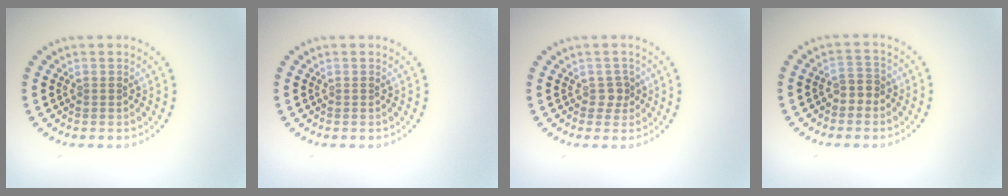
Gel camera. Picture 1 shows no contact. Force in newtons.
{"total": 0.0}
{"total": 1.3, "press": 1.0, "slide": 0.8}
{"total": 1.9, "press": 1.7, "slide": 0.9}